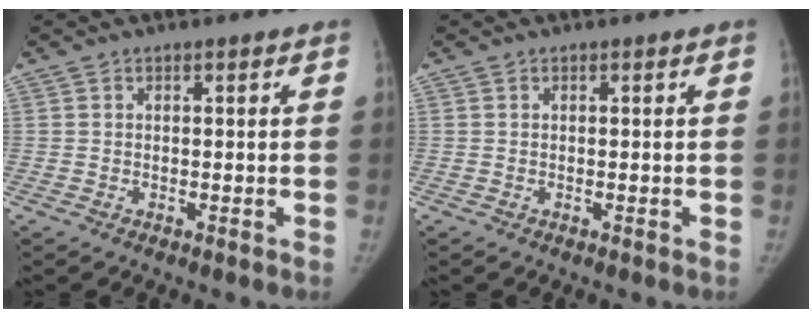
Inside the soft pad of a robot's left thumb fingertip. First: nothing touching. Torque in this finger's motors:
{"motor_torque": [-0.16, -0.13, -0.01, 0.15, -0.03]}